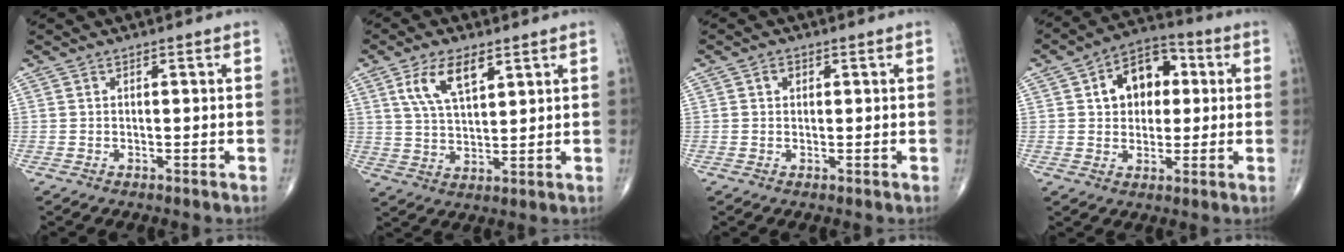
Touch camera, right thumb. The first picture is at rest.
{"total": 8.7, "force": [4.3, 3.8, 6.6], "torque": [-0.115, -0.015, 0.086]}
{"total": 1.4, "force": [0.4, 1.2, 0.6], "torque": [-0.004, 0.001, 0.004]}
{"total": 11.7, "force": [2.5, 8.3, 7.9], "torque": [-0.081, 0.018, 0.031]}